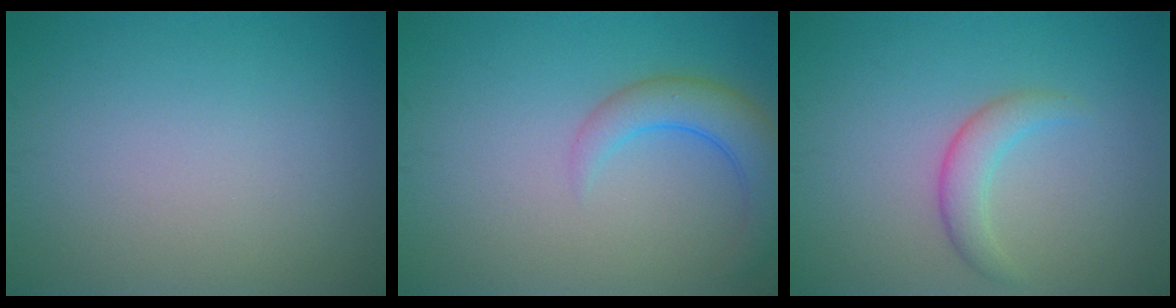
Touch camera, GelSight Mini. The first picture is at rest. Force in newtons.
{"total": 4.0, "press": 4.0, "slide": 0.3}
{"total": 2.4, "press": 2.4, "slide": 0.1}